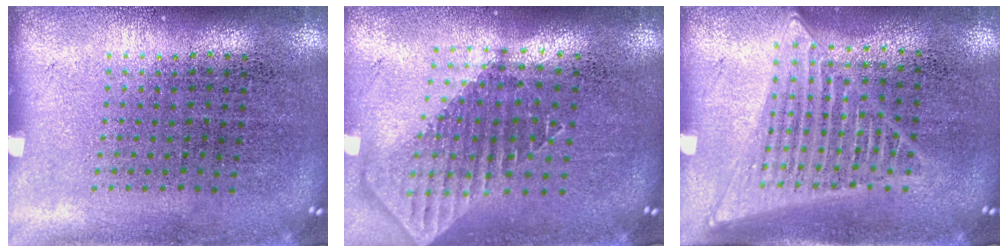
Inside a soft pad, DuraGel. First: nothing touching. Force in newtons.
{"total": 1.8, "press": 1.5, "slide": 1.1}
{"total": 1.5, "press": 1.3, "slide": 0.6}